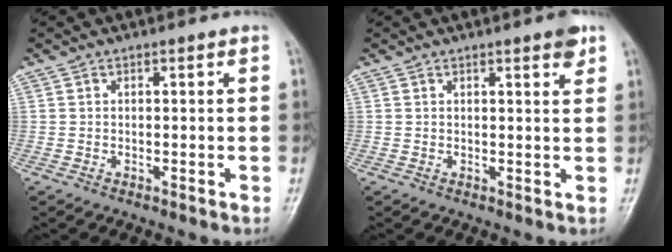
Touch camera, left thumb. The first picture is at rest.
{"total": 2.8, "force": [1.8, 0.6, 2.1], "torque": [-0.023, -0.008, 0.020]}